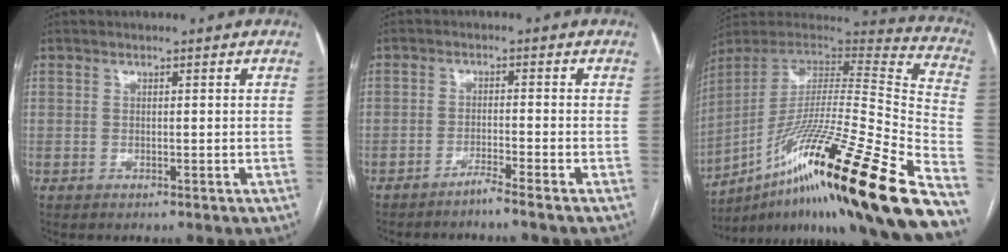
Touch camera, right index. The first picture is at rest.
{"total": 2.9, "force": [-2.4, -0.9, 1.2], "torque": [-0.033, -0.003, -0.046]}
{"total": 39.7, "force": [-24.2, 2.4, 31.4], "torque": [-0.433, -0.048, -0.390]}